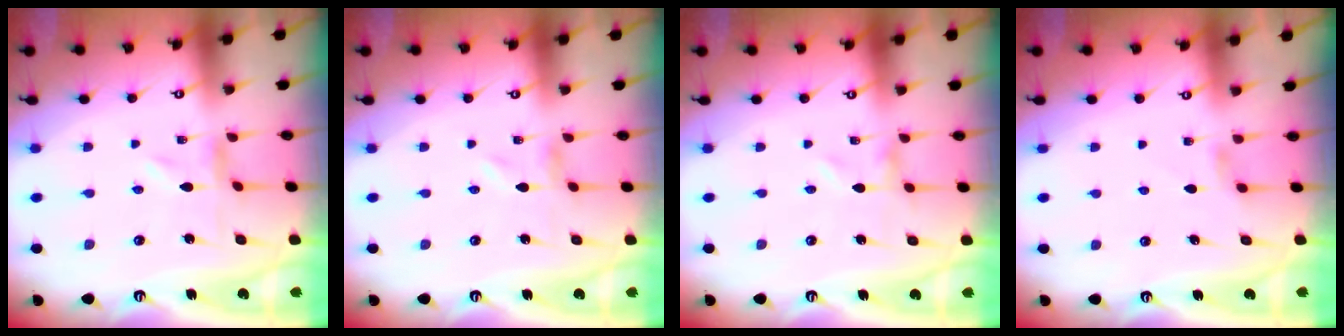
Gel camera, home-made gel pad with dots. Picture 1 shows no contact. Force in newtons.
{"total": 0.6, "press": 0.6, "slide": 0.2}
{"total": 0.0}
{"total": 2.2, "press": 2.1, "slide": 0.5}